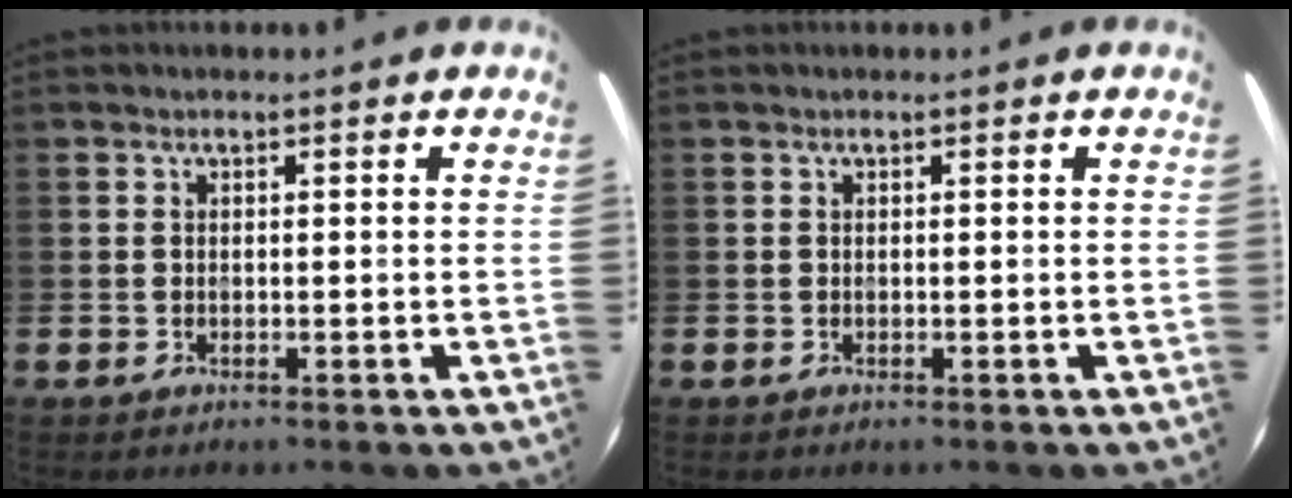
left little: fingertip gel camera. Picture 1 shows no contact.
{"total": 0.0}